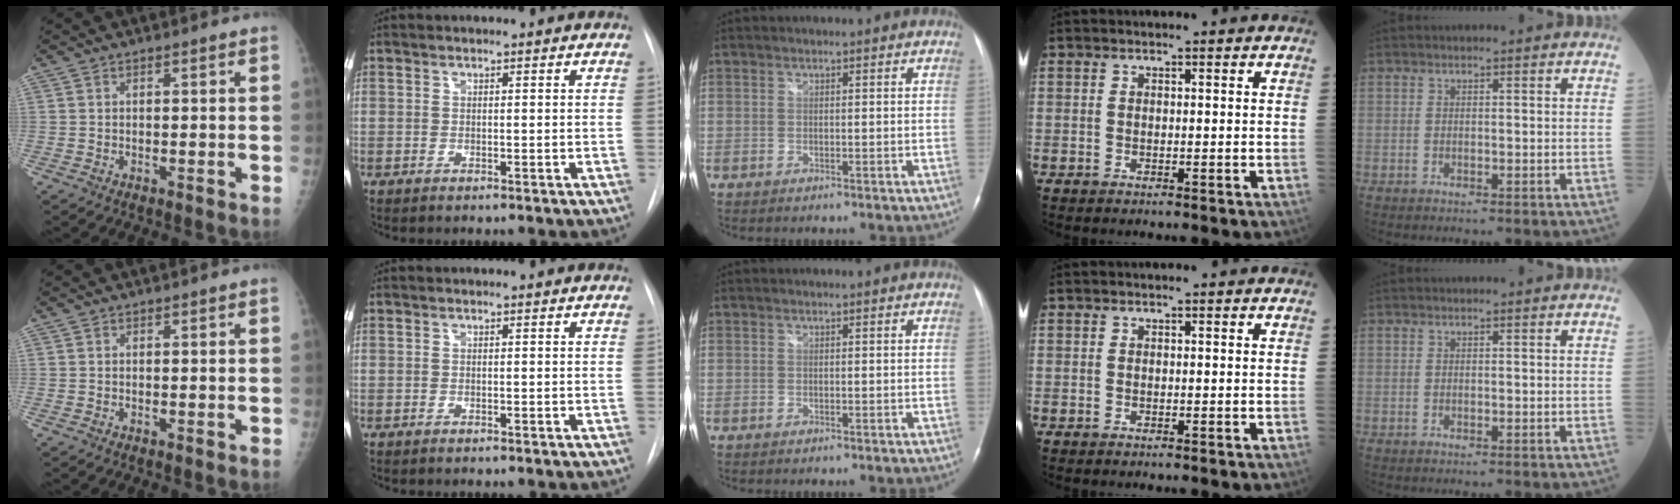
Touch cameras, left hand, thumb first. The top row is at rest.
{}